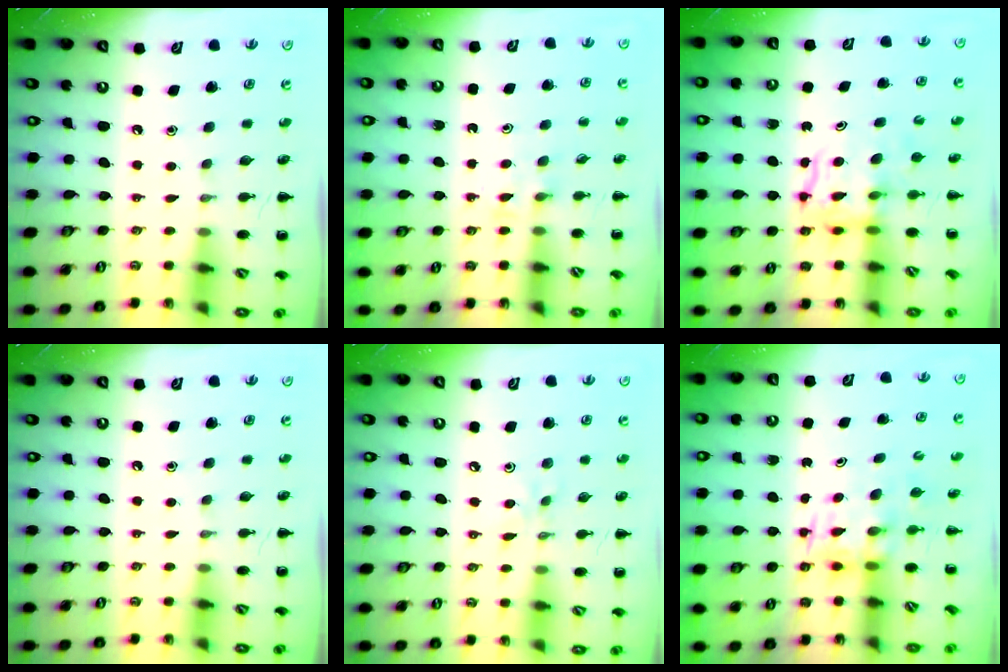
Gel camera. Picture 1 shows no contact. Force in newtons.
{"total": 3.4, "press": 3.1, "slide": 1.5}
{"total": 3.5, "press": 3.5, "slide": 0.3}
{"total": 0.0}
{"total": 3.9, "press": 3.6, "slide": 1.3}
{"total": 4.4, "press": 4.4, "slide": 0.6}